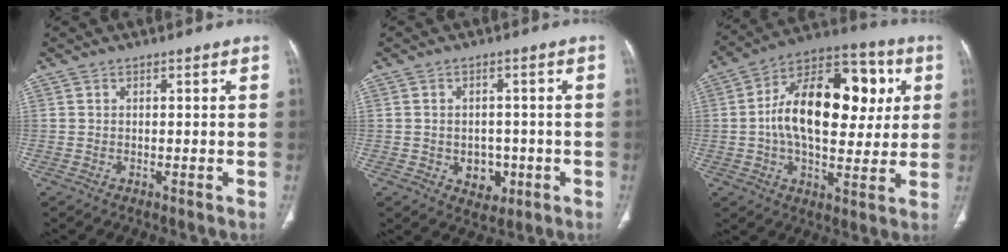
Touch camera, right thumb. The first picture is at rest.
{"total": 5.3, "force": [-1.4, 4.2, 2.9], "torque": [-0.015, 0.009, -0.009]}
{"total": 22.9, "force": [3.1, 12.9, 18.7], "torque": [-0.269, 0.020, 0.040]}